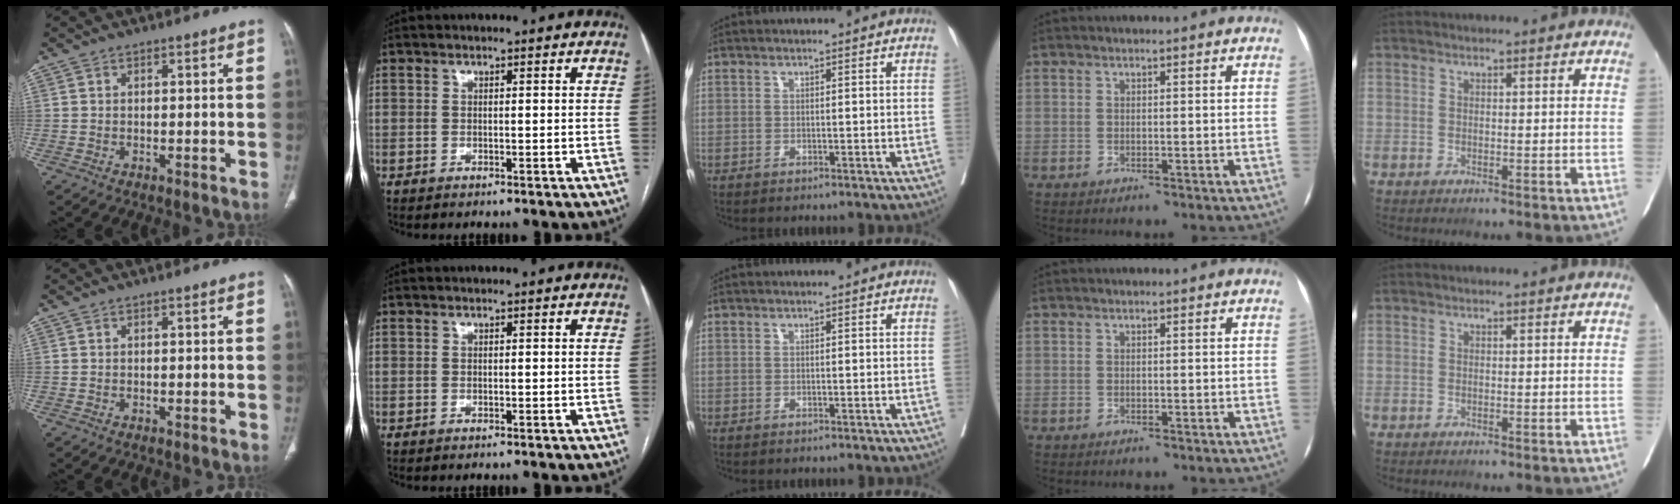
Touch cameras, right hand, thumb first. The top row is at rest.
{}